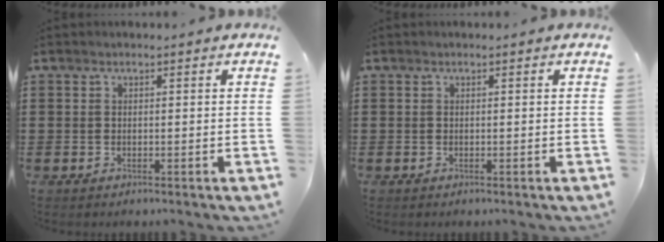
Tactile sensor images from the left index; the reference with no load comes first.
{"total": 0.0}